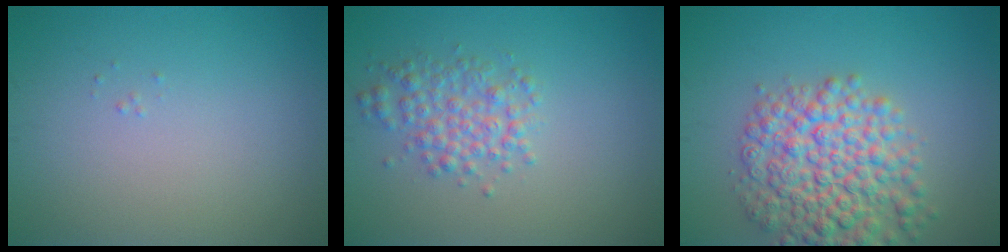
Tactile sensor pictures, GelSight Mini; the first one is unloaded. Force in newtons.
{"total": 3.0, "press": 3.0, "slide": 0.0}
{"total": 7.7, "press": 7.7, "slide": 0.3}